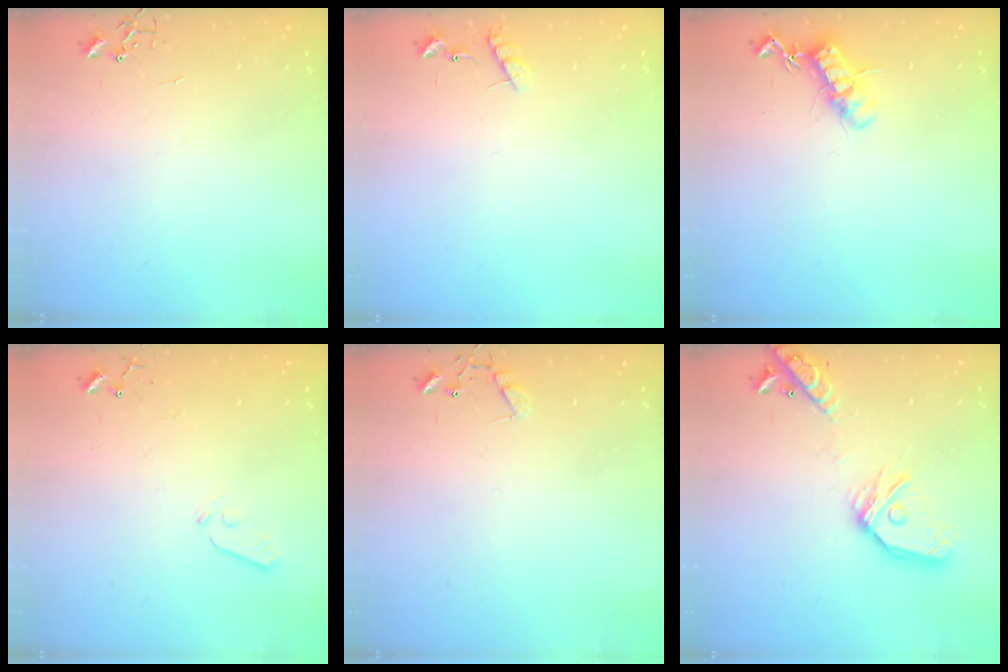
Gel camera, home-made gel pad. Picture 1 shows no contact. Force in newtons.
{"total": 6.7, "press": 6.7, "slide": 0.4}
{"total": 12.5, "press": 12.5, "slide": 0.4}
{"total": 3.7, "press": 3.6, "slide": 0.6}
{"total": 6.8, "press": 6.8, "slide": 0.5}
{"total": 17.7, "press": 17.5, "slide": 2.5}